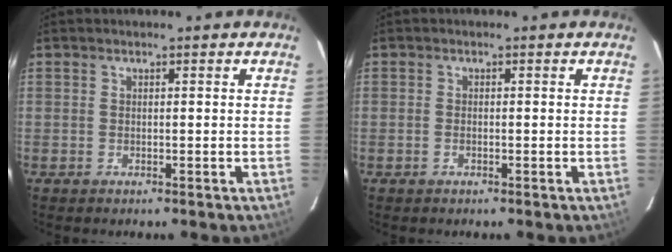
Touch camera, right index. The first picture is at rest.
{"total": 0.8, "force": [-0.3, 0.5, 0.5], "torque": [-0.012, 0.000, -0.007]}